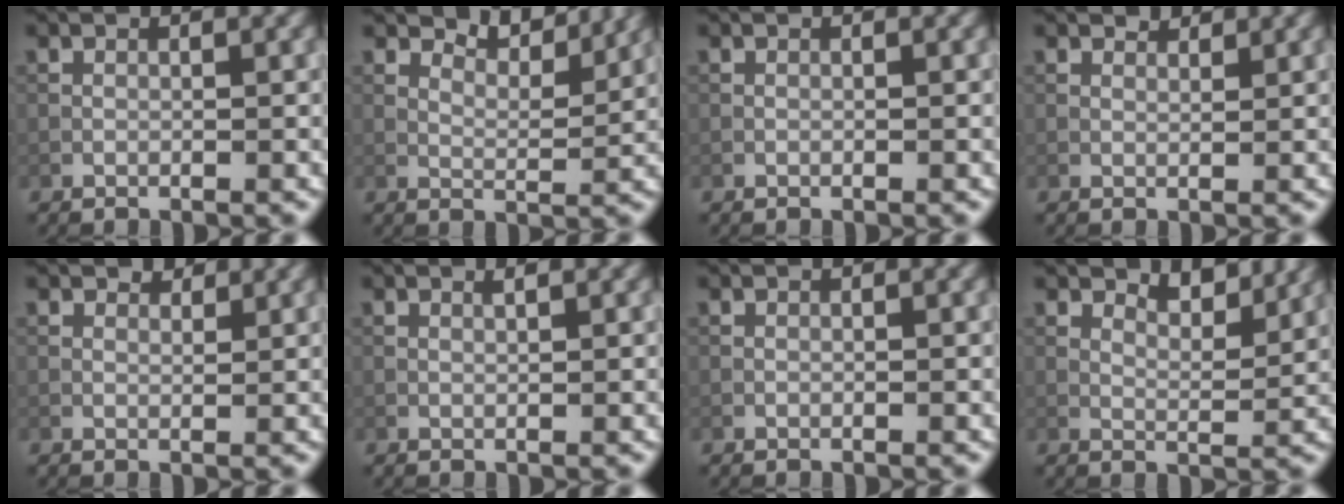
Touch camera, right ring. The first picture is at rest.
{"total": 4.5, "force": [4.1, 0.8, 1.6], "torque": [-0.040, -0.005, 0.058]}
{"total": 0.0}
{"total": 1.4, "force": [1.3, 0.5, 0.4], "torque": [-0.013, -0.003, 0.019]}
{"total": 1.7, "force": [1.4, 0.7, 0.5], "torque": [-0.013, -0.002, 0.017]}
{"total": 0.5, "force": [0.4, 0.0, 0.3], "torque": [-0.008, -0.002, 0.007]}
{"total": 0.0}
{"total": 3.3, "force": [2.8, 0.9, 1.5], "torque": [-0.031, -0.011, 0.038]}